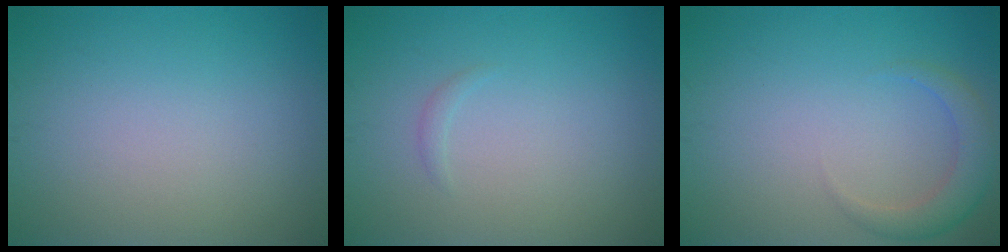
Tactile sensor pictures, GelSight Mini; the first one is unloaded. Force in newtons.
{"total": 0.6, "press": 0.5, "slide": 0.1}
{"total": 2.7, "press": 2.7, "slide": 0.2}